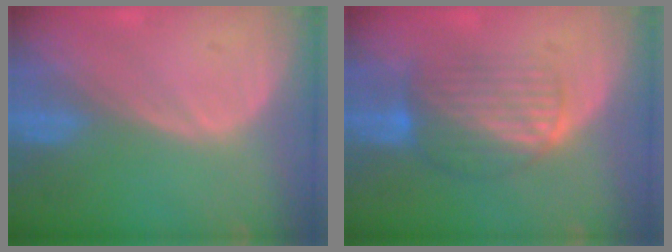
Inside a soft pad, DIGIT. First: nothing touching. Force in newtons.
{"total": 7.0, "press": 6.5, "slide": 2.5}